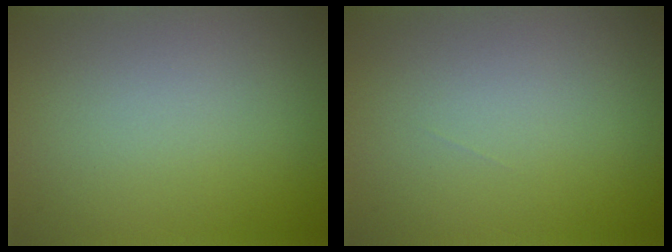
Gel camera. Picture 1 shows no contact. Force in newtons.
{"total": 0.0}